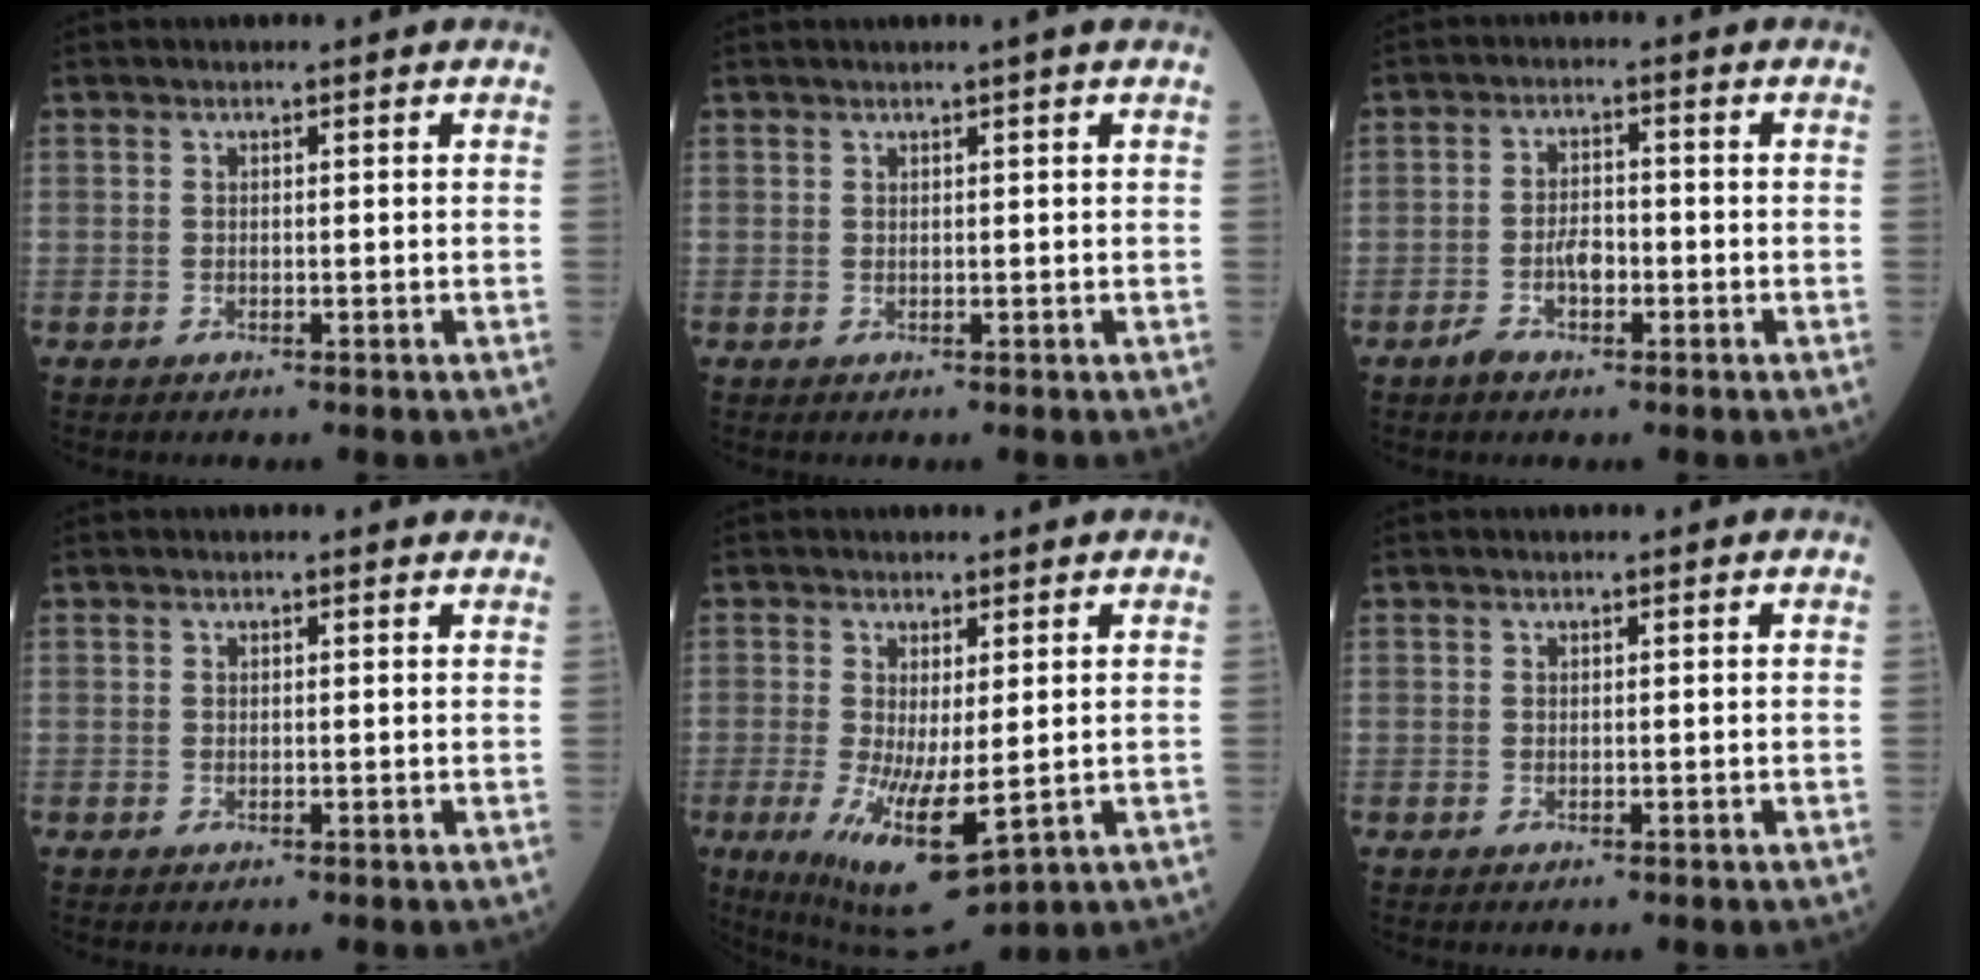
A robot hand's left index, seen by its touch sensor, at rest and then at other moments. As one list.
[{"total": 0.6, "force": [0.3, -0.3, 0.4], "torque": [-0.013, -0.005, 0.010]}, {"total": 3.9, "force": [-1.9, 1.8, 2.9], "torque": [-0.060, 0.005, -0.035]}, {"total": 0.6, "force": [0.6, 0.1, 0.0], "torque": [-0.005, -0.006, -0.003]}, {"total": 9.7, "force": [-1.8, 2.5, 9.2], "torque": [-0.168, -0.033, -0.014]}, {"total": 0.0}]